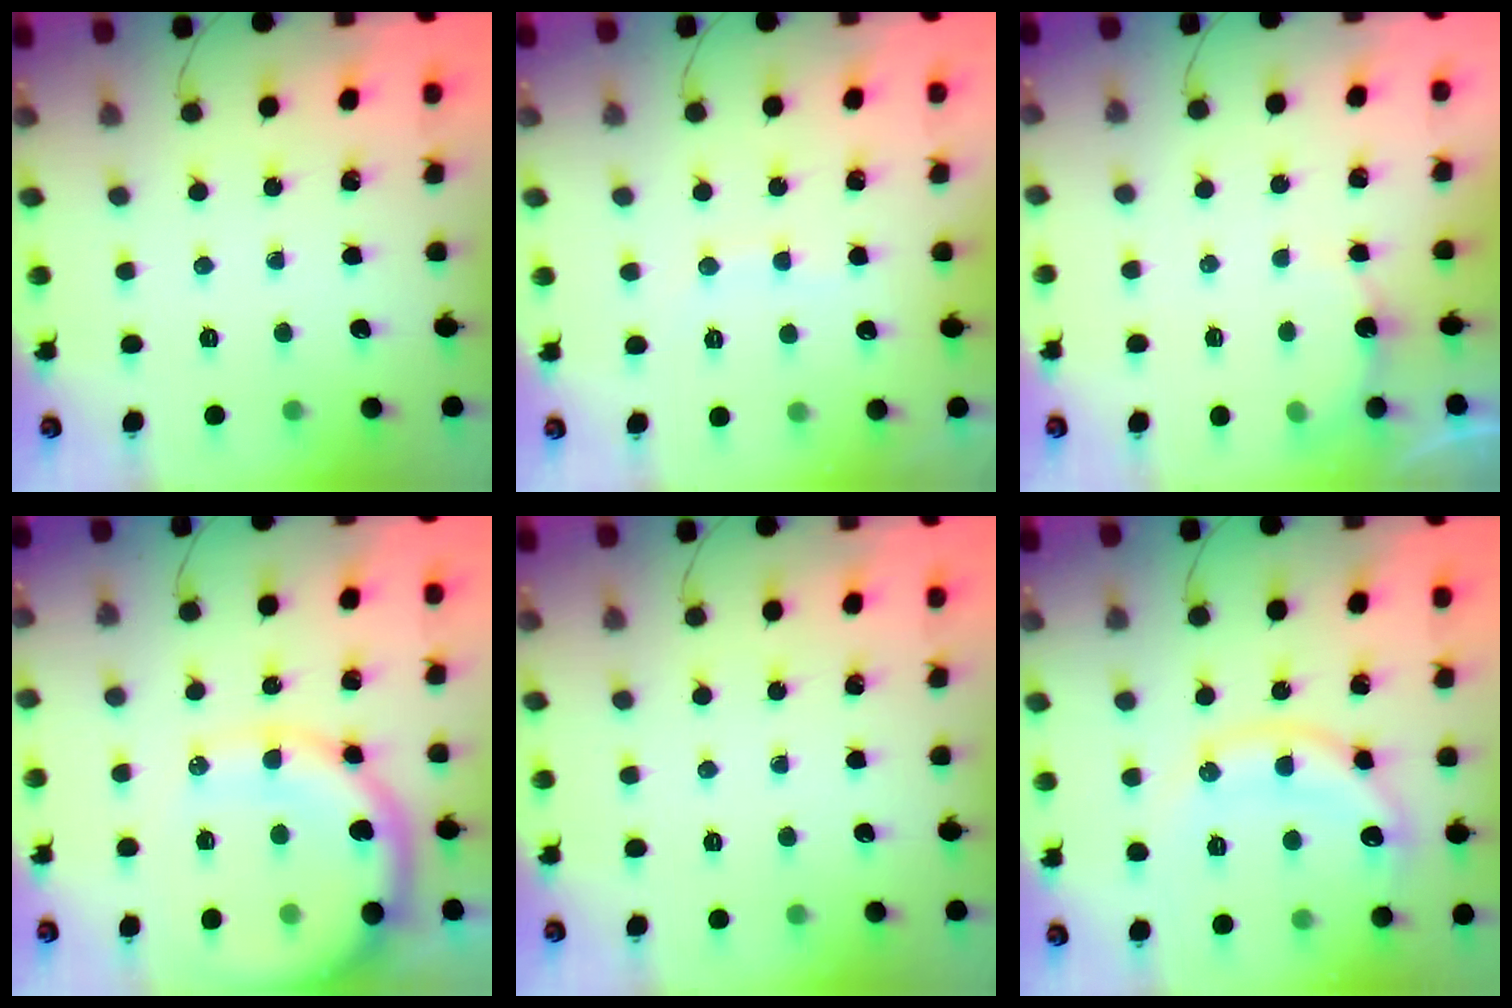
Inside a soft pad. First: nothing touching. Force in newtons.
{"total": 5.8, "press": 5.8, "slide": 0.8}
{"total": 5.0, "press": 5.0, "slide": 0.8}
{"total": 16.1, "press": 15.7, "slide": 3.4}
{"total": 0.0}
{"total": 12.4, "press": 12.3, "slide": 1.4}